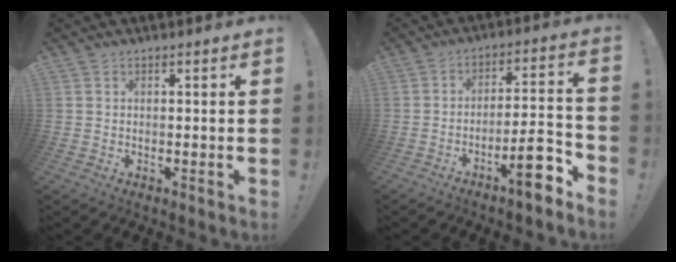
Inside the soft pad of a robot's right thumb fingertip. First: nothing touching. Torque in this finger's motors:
{"motor_torque": [2.36, 1.82, 1.24, -1.53, 0.58]}